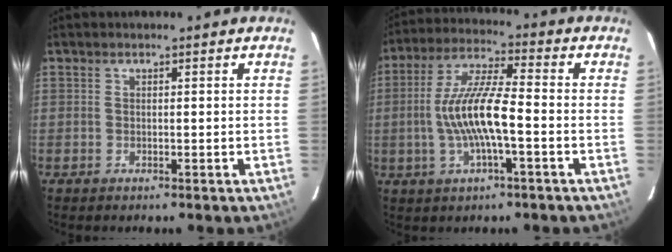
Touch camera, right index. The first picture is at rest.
{"total": 11.7, "force": [-2.3, 2.1, 11.2], "torque": [-0.229, 0.005, -0.044]}